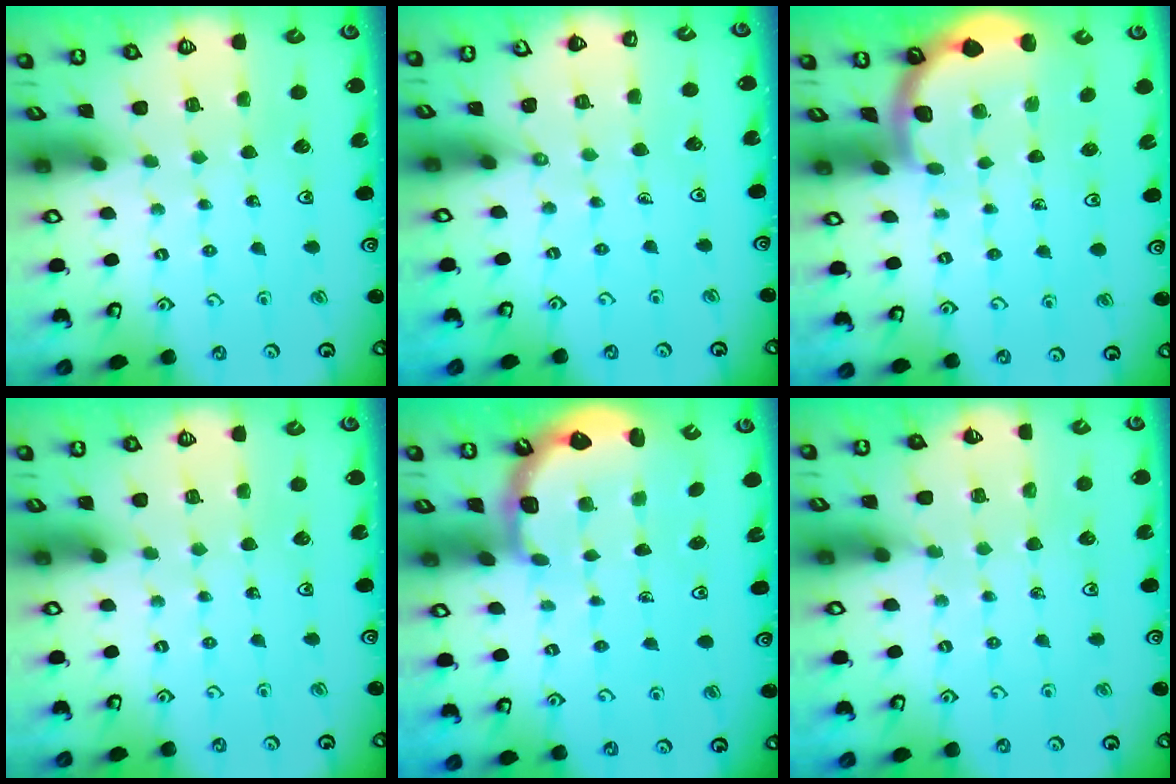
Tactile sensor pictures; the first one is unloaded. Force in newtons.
{"total": 2.5, "press": 2.5, "slide": 0.4}
{"total": 1.9, "press": 1.9, "slide": 0.0}
{"total": 0.0}
{"total": 2.6, "press": 2.2, "slide": 1.4}
{"total": 4.2, "press": 4.1, "slide": 0.5}